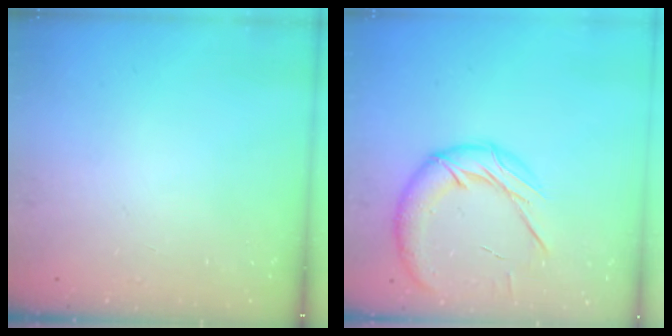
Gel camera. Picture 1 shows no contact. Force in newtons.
{"total": 15.5, "press": 15.3, "slide": 2.4}